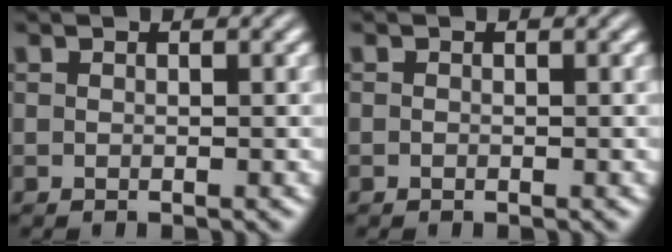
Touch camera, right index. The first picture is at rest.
{"total": 0.7, "force": [-0.3, -0.6, -0.2], "torque": [0.008, -0.005, -0.002]}